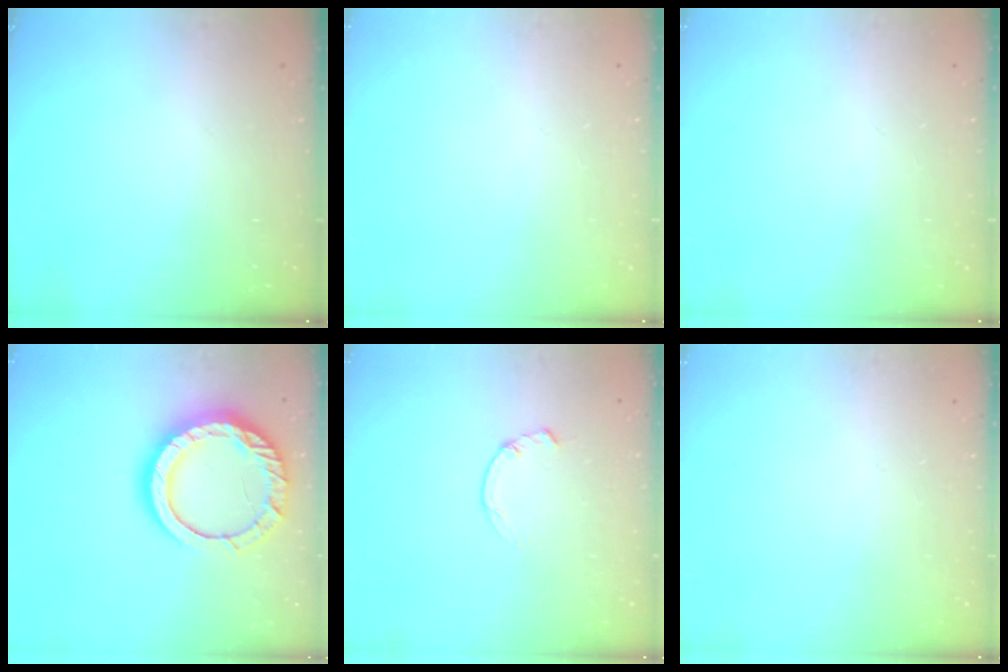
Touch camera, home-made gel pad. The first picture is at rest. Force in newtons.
{"total": 0.0}
{"total": 0.0}
{"total": 17.0, "press": 16.9, "slide": 1.3}
{"total": 0.5, "press": 0.4, "slide": 0.3}
{"total": 0.0}